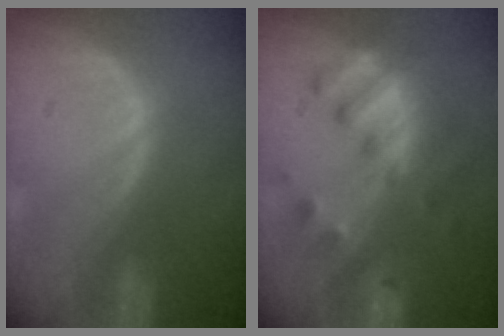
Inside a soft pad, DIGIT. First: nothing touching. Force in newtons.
{"total": 8.3, "press": 7.3, "slide": 3.9}